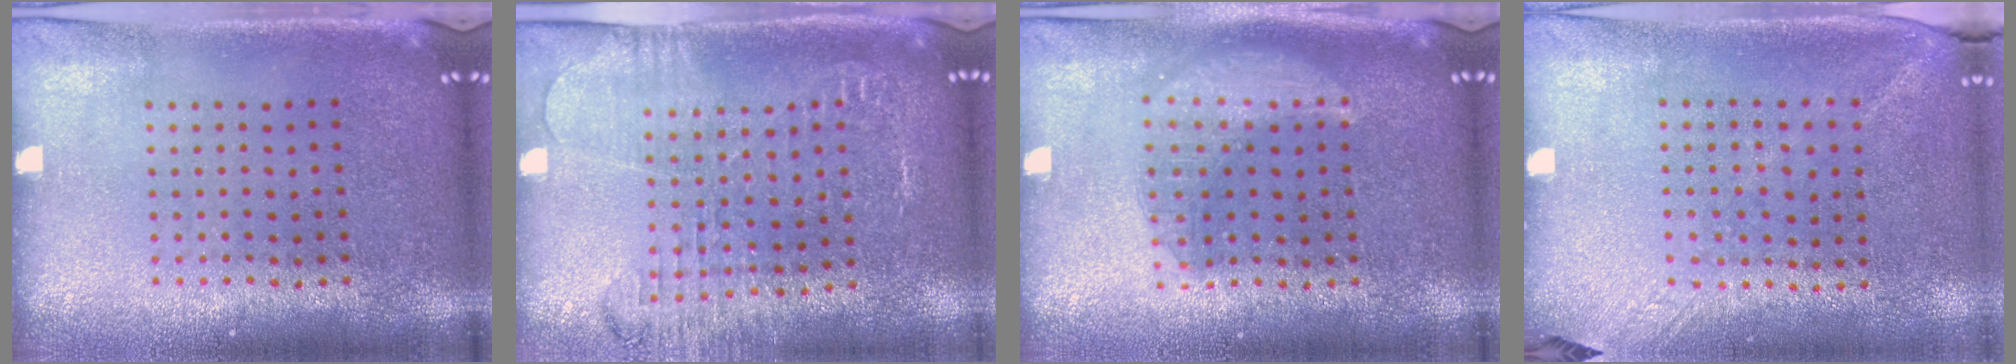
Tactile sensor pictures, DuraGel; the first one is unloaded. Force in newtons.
{"total": 2.0, "press": 2.0, "slide": 0.1}
{"total": 2.6, "press": 2.6, "slide": 0.4}
{"total": 1.2, "press": 0.9, "slide": 0.9}